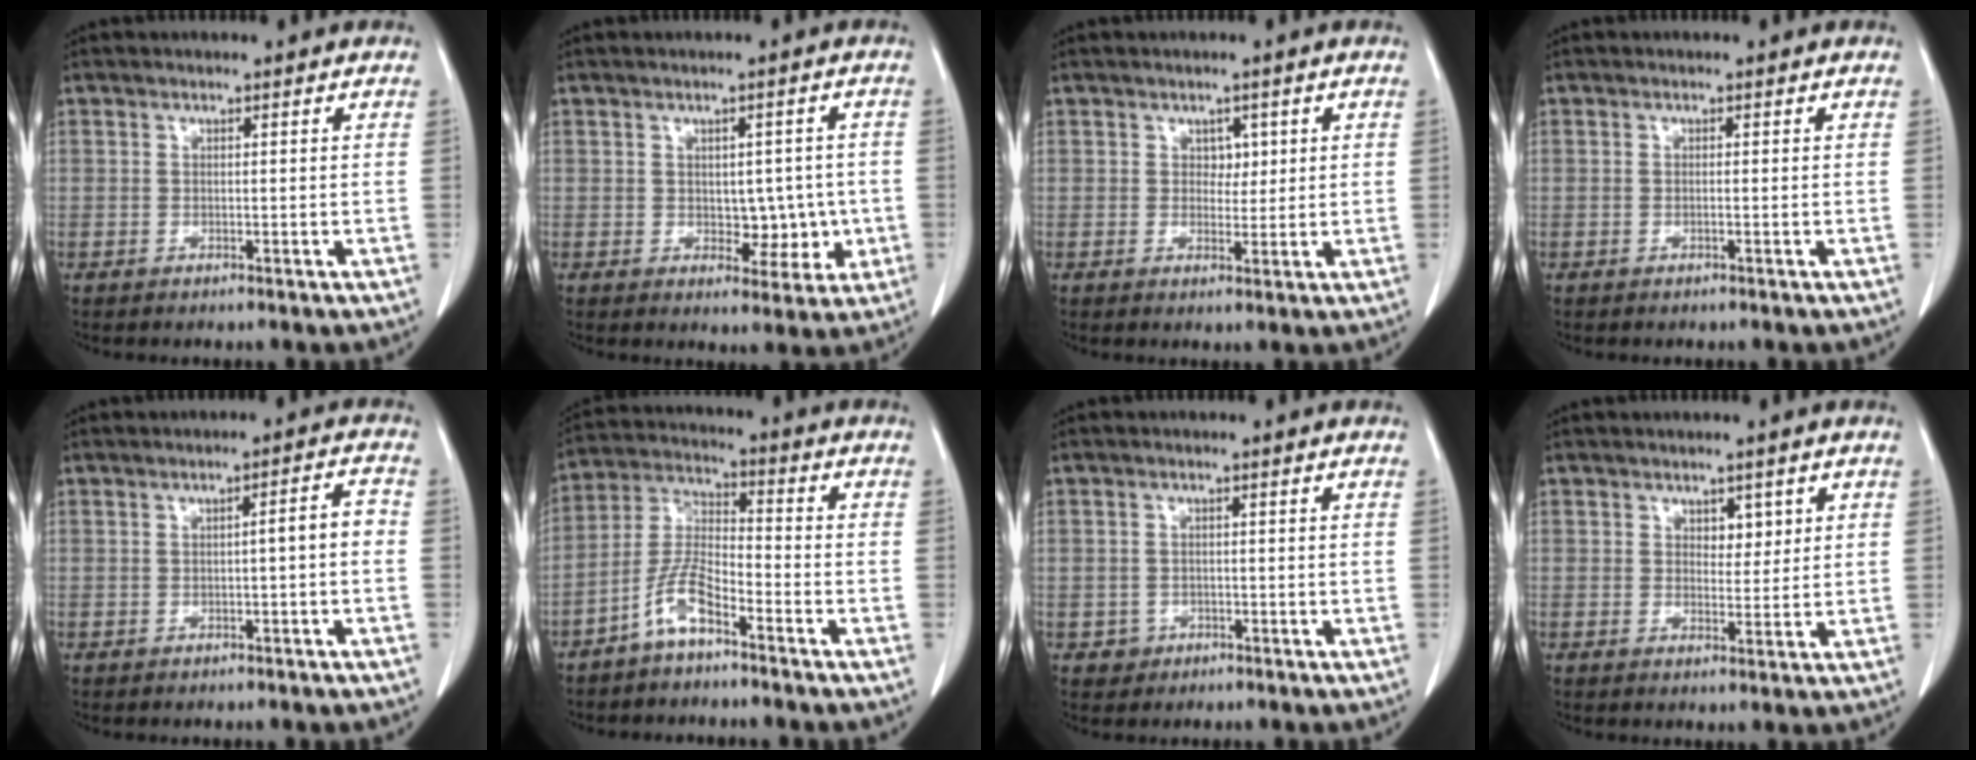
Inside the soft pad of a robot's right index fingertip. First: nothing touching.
{"total": 5.4, "force": [-0.5, 3.4, 4.1], "torque": [-0.043, 0.010, 0.003]}
{"total": 2.2, "force": [0.8, 1.6, 1.3], "torque": [-0.012, -0.001, 0.011]}
{"total": 0.0}
{"total": 3.2, "force": [-0.6, 0.3, 3.1], "torque": [-0.038, 0.010, -0.010]}
{"total": 7.4, "force": [-4.9, 2.1, 5.1], "torque": [-0.121, 0.008, -0.102]}
{"total": 2.3, "force": [-0.9, 2.1, 0.0], "torque": [0.007, 0.011, -0.013]}
{"total": 2.6, "force": [1.2, 1.7, 1.6], "torque": [-0.016, -0.003, 0.018]}